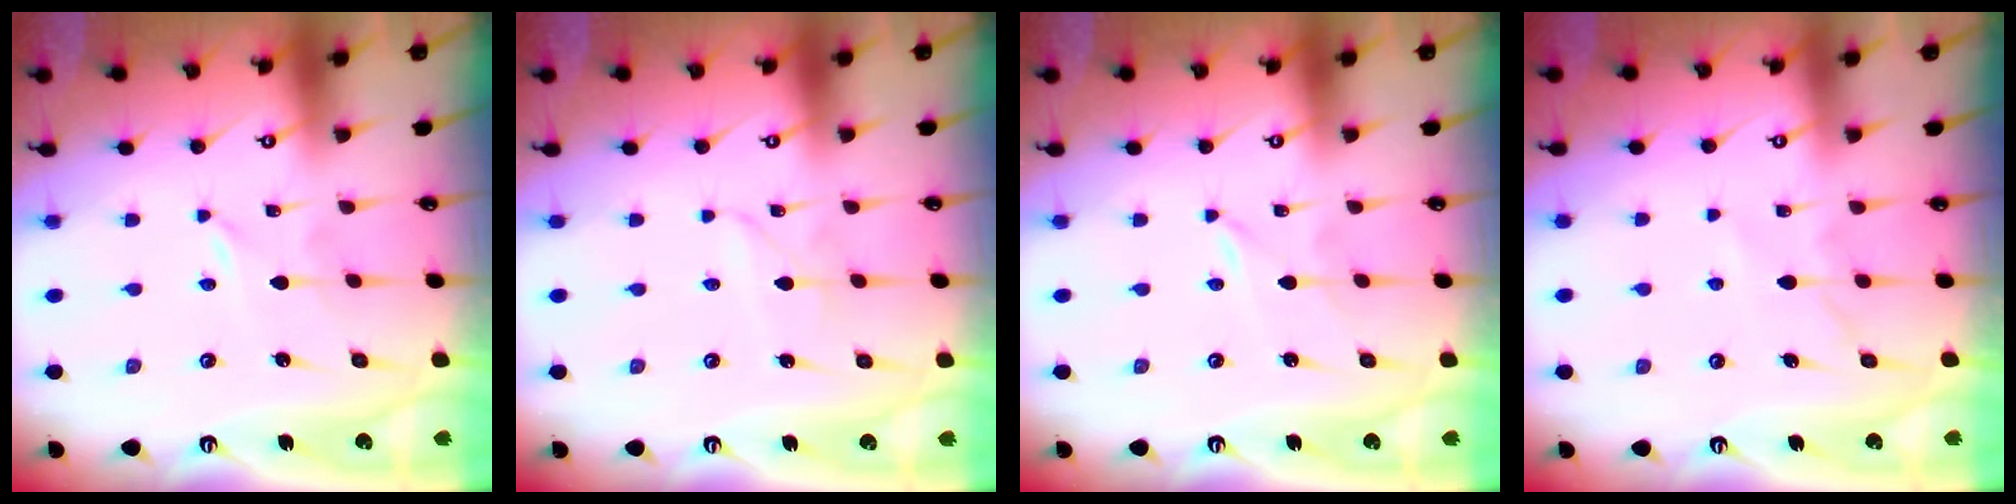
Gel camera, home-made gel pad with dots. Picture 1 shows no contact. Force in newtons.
{"total": 1.8, "press": 1.8, "slide": 0.1}
{"total": 0.0}
{"total": 5.3, "press": 5.2, "slide": 0.9}